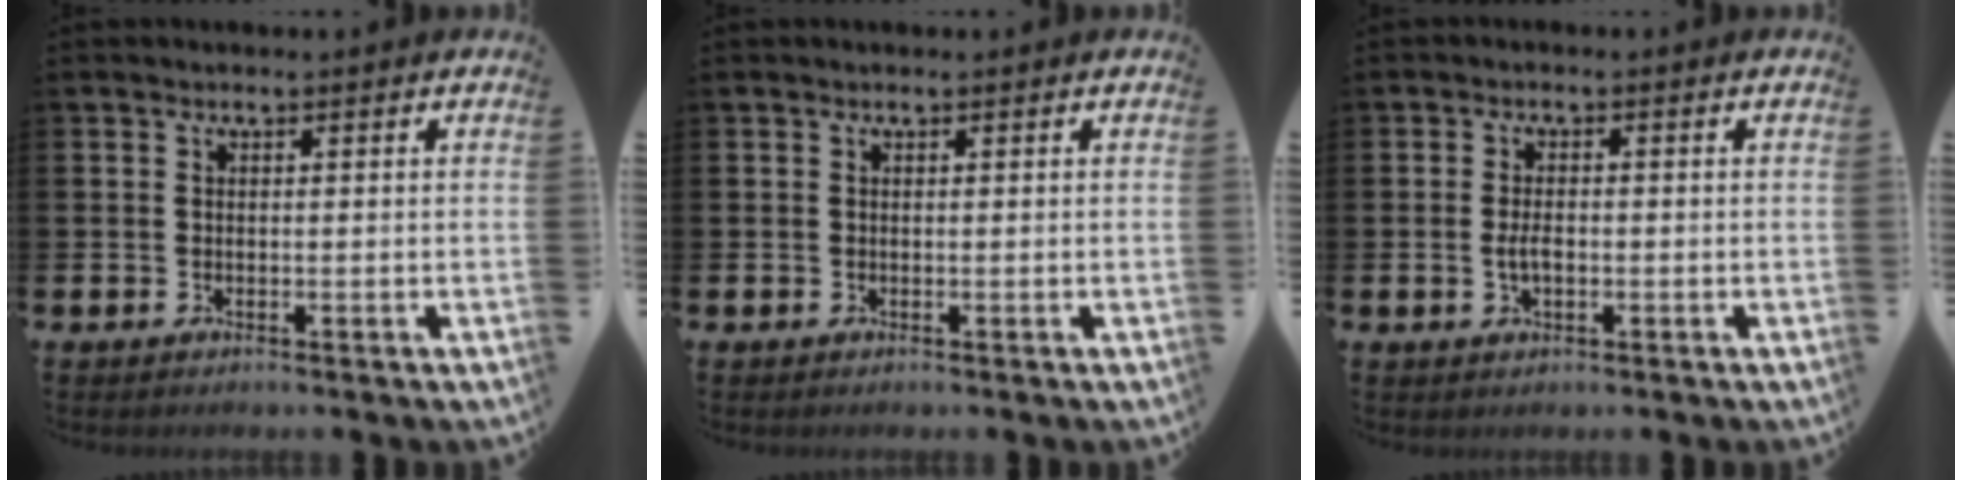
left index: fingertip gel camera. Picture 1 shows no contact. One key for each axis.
{"total": 0.0}
{"total": 2.6, "fx": -0.4, "fy": 1.3, "fz": 2.2, "tx": -0.041, "ty": 0.003, "tz": -0.007}